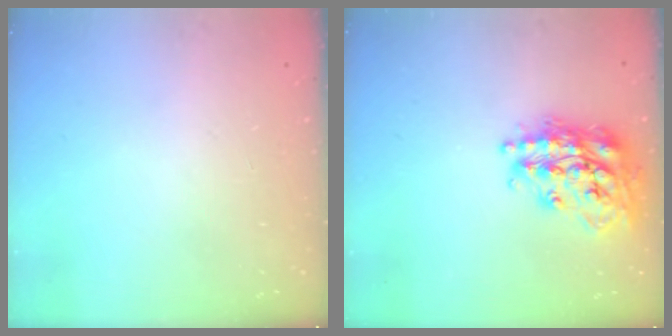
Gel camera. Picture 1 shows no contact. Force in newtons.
{"total": 20.7, "press": 20.6, "slide": 1.6}